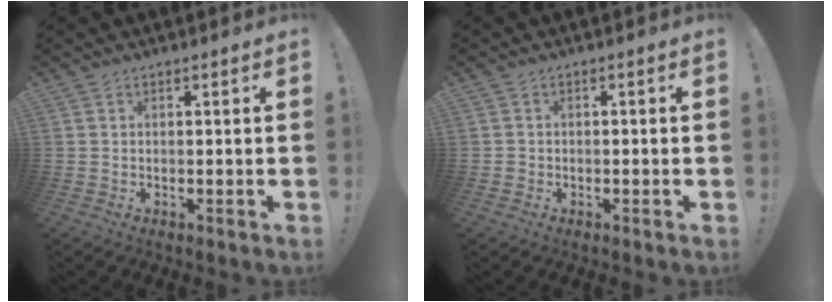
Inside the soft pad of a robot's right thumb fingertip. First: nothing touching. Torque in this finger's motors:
{"motor_torque": [0.09, 0.03, 0.09, -0.03, 0.00]}